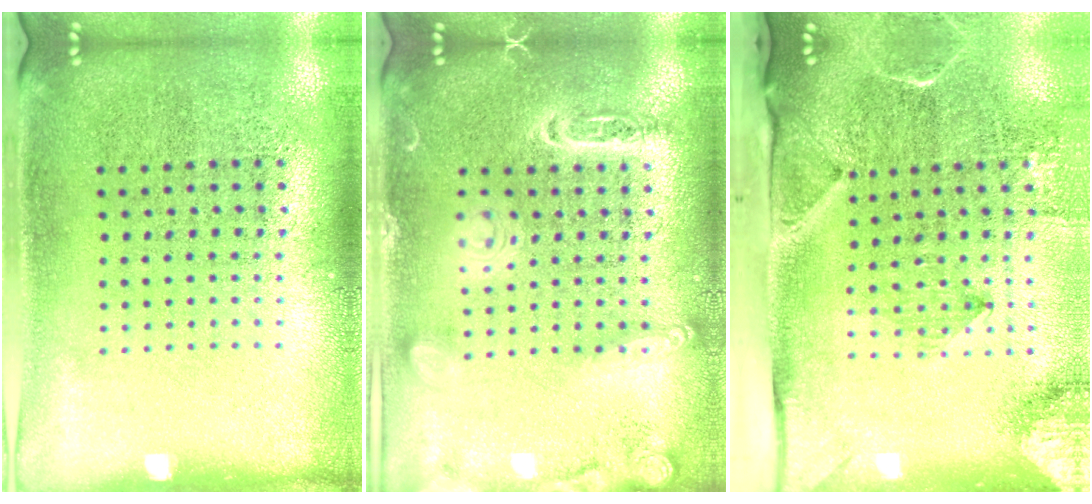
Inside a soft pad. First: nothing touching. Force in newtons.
{"total": 1.8, "press": 1.8, "slide": 0.1}
{"total": 3.3, "press": 2.3, "slide": 2.4}